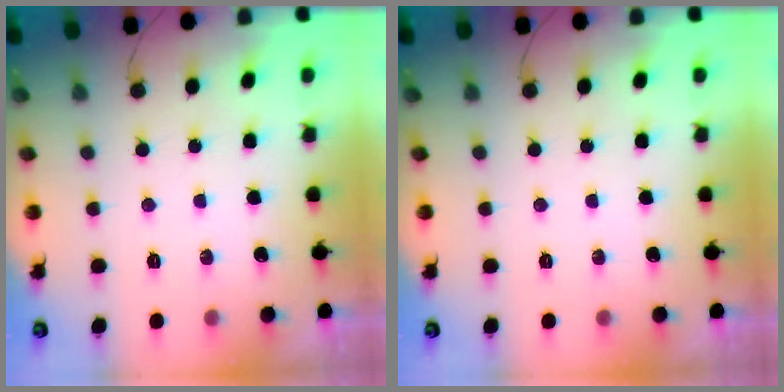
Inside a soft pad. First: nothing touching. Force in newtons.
{"total": 0.0}